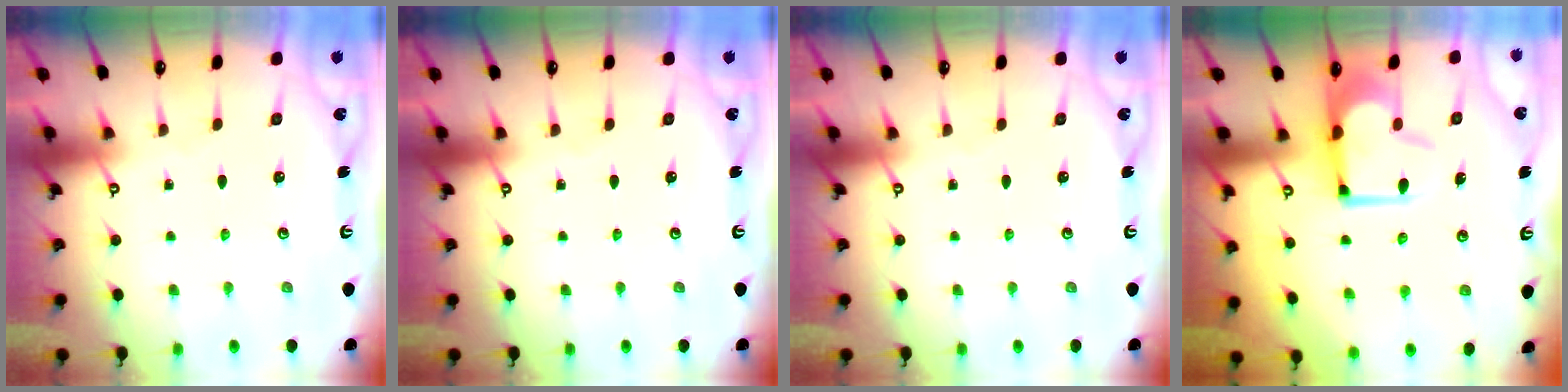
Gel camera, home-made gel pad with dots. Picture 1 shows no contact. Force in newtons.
{"total": 0.0}
{"total": 0.0}
{"total": 2.1, "press": 2.0, "slide": 0.8}